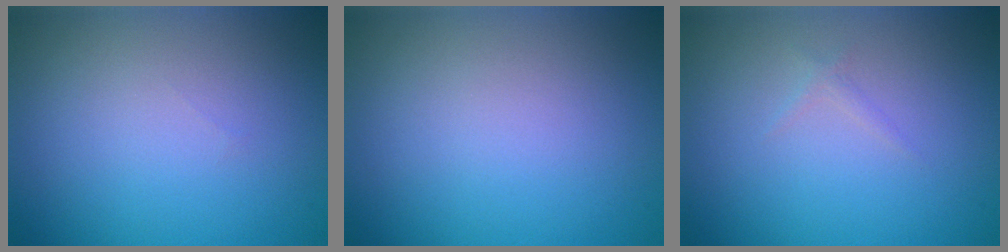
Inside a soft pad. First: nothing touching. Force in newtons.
{"total": 0.0}
{"total": 0.5, "press": 0.5, "slide": 0.0}